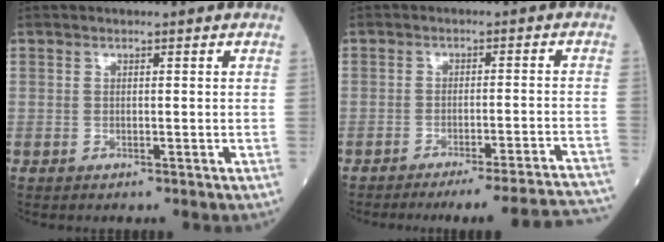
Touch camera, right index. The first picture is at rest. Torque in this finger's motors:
{"motor_torque": [0.92, -1.22, 0.19, 0.09]}